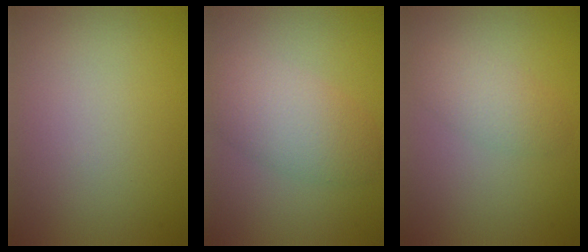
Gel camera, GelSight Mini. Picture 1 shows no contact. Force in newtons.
{"total": 4.5, "press": 4.5, "slide": 0.2}
{"total": 2.3, "press": 2.3, "slide": 0.1}